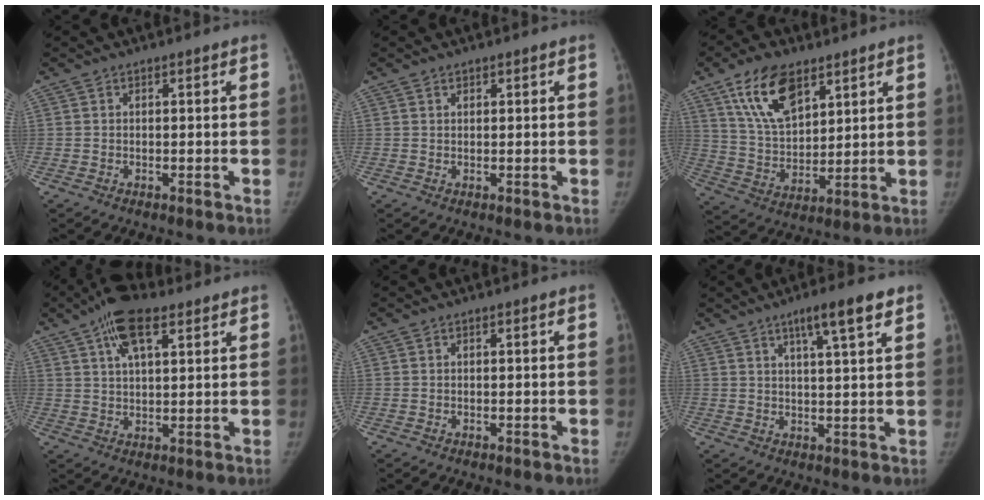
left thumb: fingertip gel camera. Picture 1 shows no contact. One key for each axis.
{"total": 0.8, "fx": 0.6, "fy": 0.5, "fz": 0.3, "tx": -0.001, "ty": -0.004, "tz": 0.009}
{"total": 14.2, "fx": 8.1, "fy": 7.4, "fz": 9.1, "tx": -0.138, "ty": -0.033, "tz": 0.158}
{"total": 10.2, "fx": 5.7, "fy": 4.3, "fz": 7.3, "tx": -0.118, "ty": -0.005, "tz": 0.098}
{"total": 0.0}
{"total": 7.9, "fx": 4.7, "fy": 0.9, "fz": 6.3, "tx": -0.094, "ty": -0.017, "tz": 0.072}